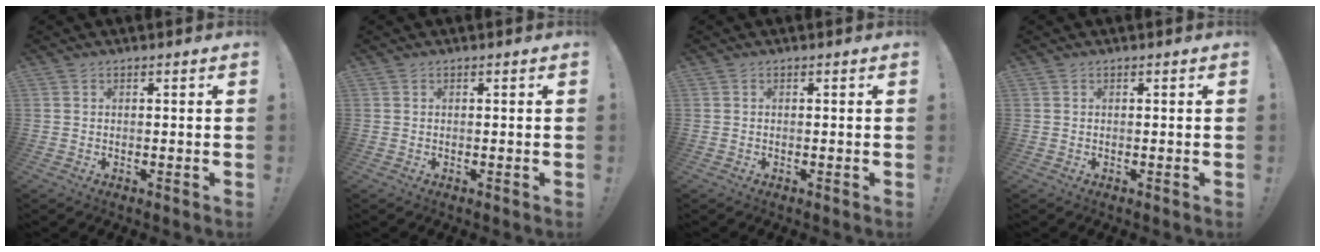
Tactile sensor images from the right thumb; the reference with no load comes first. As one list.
[{"total": 0.0}, {"total": 0.0}, {"total": 0.0}]